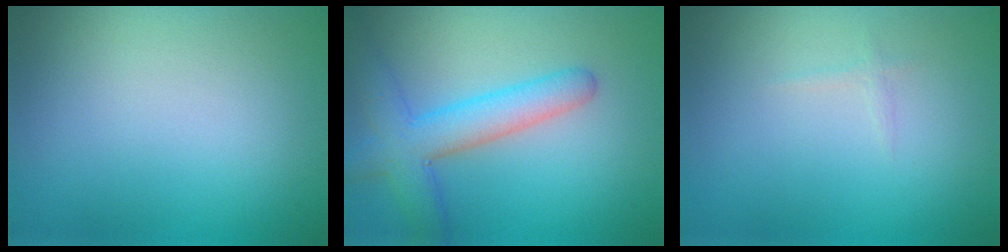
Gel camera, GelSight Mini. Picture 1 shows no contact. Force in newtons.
{"total": 5.3, "press": 5.3, "slide": 0.3}
{"total": 0.5, "press": 0.5, "slide": 0.0}